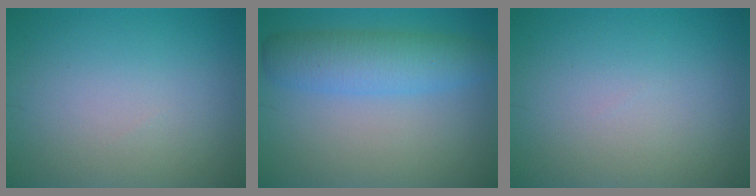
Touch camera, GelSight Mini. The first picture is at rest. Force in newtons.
{"total": 5.1, "press": 5.1, "slide": 0.1}
{"total": 0.0}